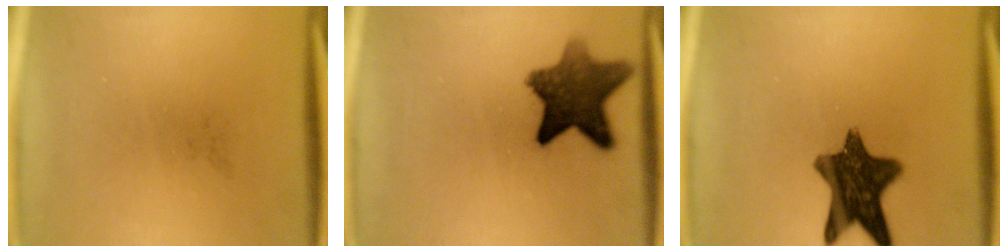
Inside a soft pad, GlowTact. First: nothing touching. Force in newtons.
{"total": 10.4}
{"total": 11.8}